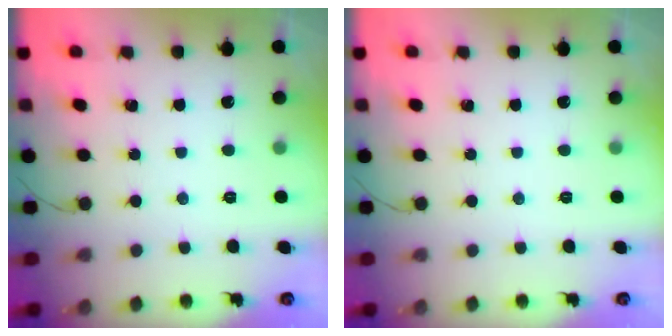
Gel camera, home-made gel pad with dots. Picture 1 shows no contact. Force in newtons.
{"total": 0.0}